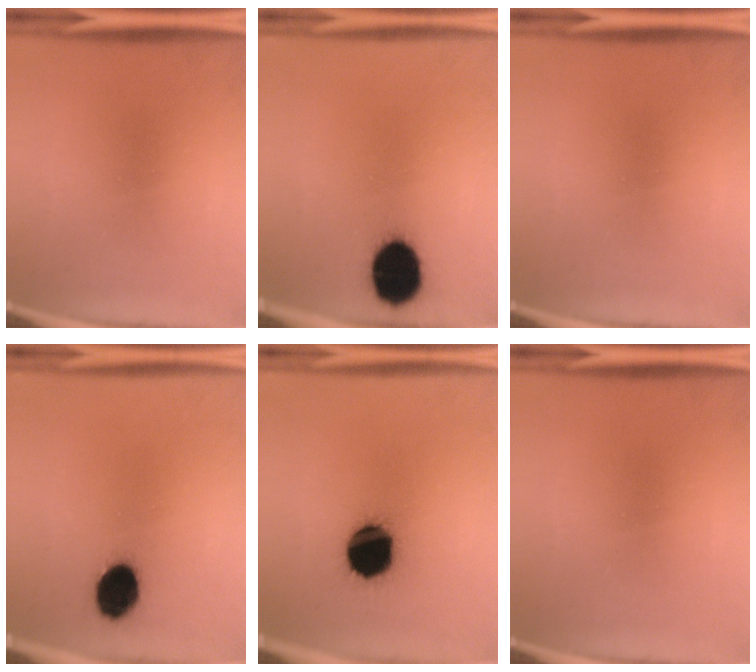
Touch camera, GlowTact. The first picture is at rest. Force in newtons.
{"total": 13.9}
{"total": 0.0}
{"total": 9.4}
{"total": 17.1}
{"total": 0.0}